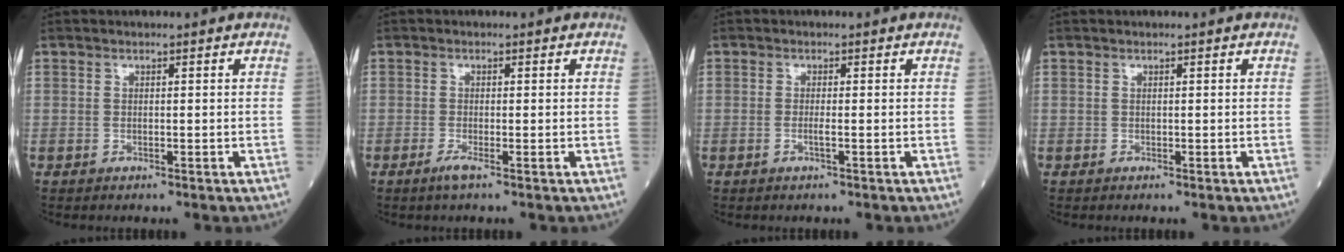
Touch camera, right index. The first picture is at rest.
{"total": 1.5, "force": [-0.9, -0.2, 1.2], "torque": [-0.027, -0.005, -0.020]}
{"total": 1.1, "force": [-0.4, -0.1, 1.1], "torque": [-0.023, -0.001, -0.010]}
{"total": 0.0}